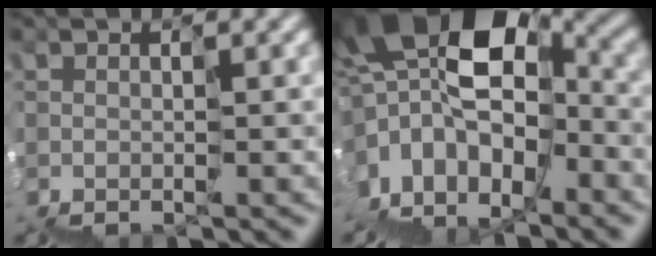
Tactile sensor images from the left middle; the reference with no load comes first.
{"total": 12.5, "force": [-0.8, 8.7, 8.9], "torque": [-0.186, 0.011, -0.001]}